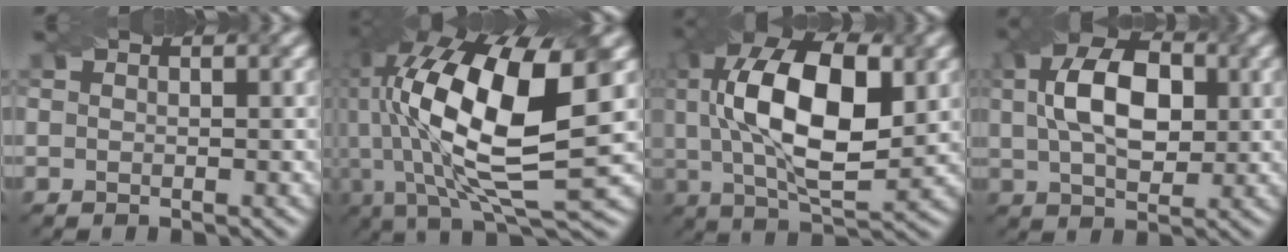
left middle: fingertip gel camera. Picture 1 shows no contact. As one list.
[{"total": 17.0, "force": [2.9, 6.4, 15.5], "torque": [-0.307, 0.013, 0.051]}, {"total": 13.5, "force": [2.0, 6.2, 11.8], "torque": [-0.209, 0.012, 0.033]}, {"total": 8.3, "force": [1.5, 4.9, 6.6], "torque": [-0.121, 0.015, 0.022]}]